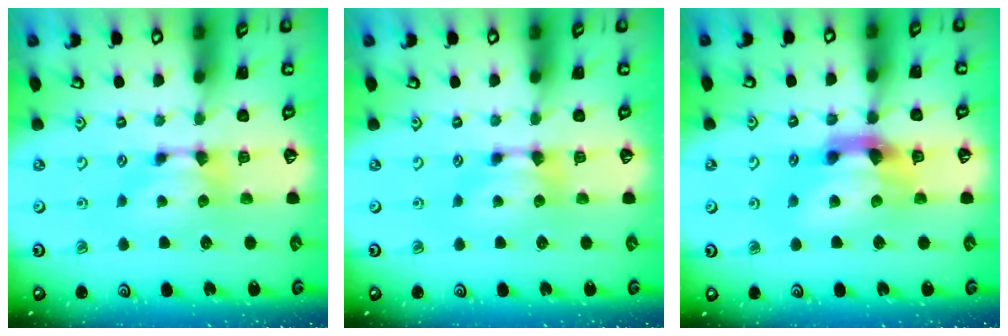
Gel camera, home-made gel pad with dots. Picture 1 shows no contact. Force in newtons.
{"total": 0.0}
{"total": 5.3, "press": 5.0, "slide": 1.8}